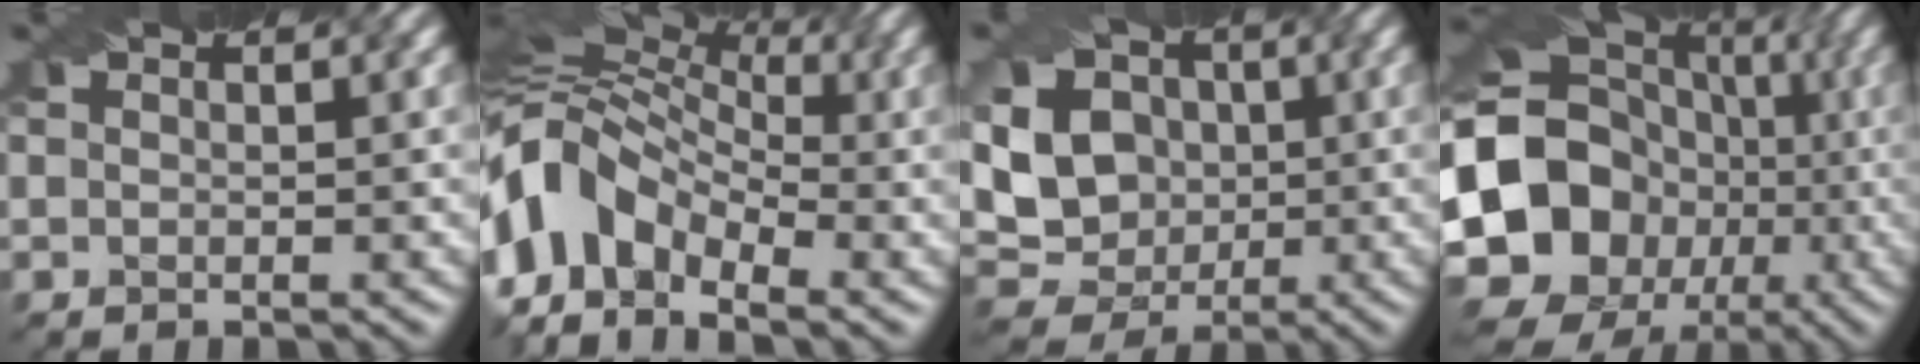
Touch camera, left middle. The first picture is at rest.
{"total": 10.8, "force": [-3.3, 7.7, 6.8], "torque": [-0.143, 0.020, -0.087]}
{"total": 11.8, "force": [1.7, 10.1, 5.9], "torque": [-0.111, 0.032, 0.009]}
{"total": 18.1, "force": [-3.9, 15.8, 7.9], "torque": [-0.147, 0.006, -0.105]}